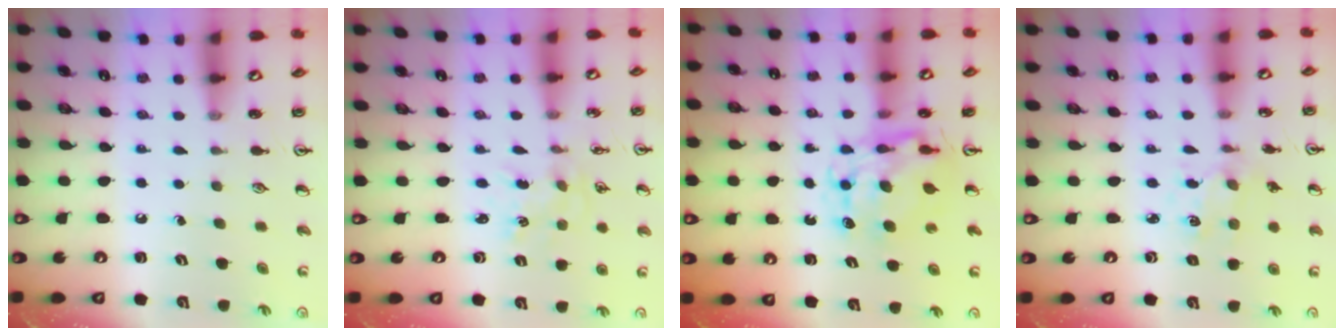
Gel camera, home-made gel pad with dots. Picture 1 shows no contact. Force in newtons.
{"total": 0.8, "press": 0.8, "slide": 0.2}
{"total": 9.3, "press": 9.3, "slide": 0.7}
{"total": 1.3, "press": 1.3, "slide": 0.1}